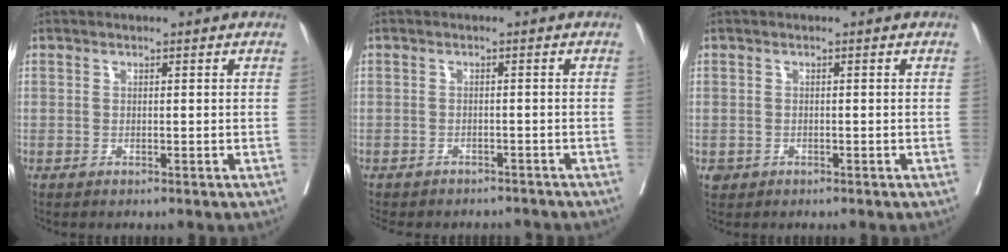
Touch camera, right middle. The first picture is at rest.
{"total": 8.4, "force": [-7.2, 3.8, 1.8], "torque": [-0.028, 0.000, -0.087]}
{"total": 0.9, "force": [-0.4, 0.8, 0.2], "torque": [-0.005, 0.003, 0.001]}